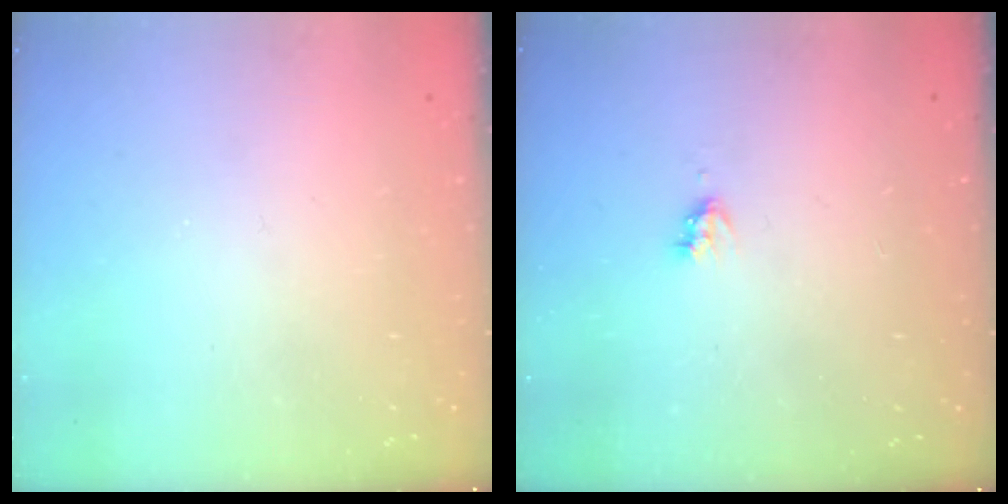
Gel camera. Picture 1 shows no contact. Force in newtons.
{"total": 2.6, "press": 2.6, "slide": 0.4}